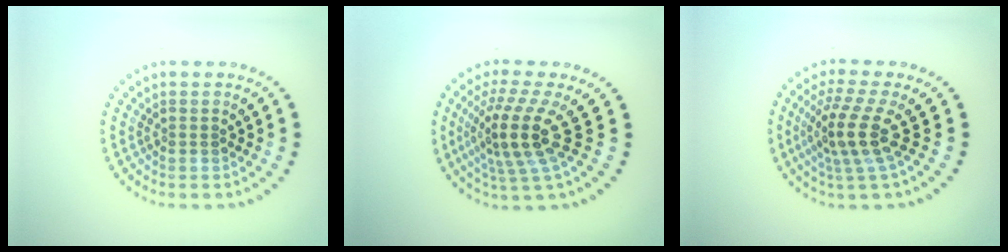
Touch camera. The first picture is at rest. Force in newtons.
{"total": 4.7, "press": 3.5, "slide": 3.2}
{"total": 4.1, "press": 3.0, "slide": 2.8}